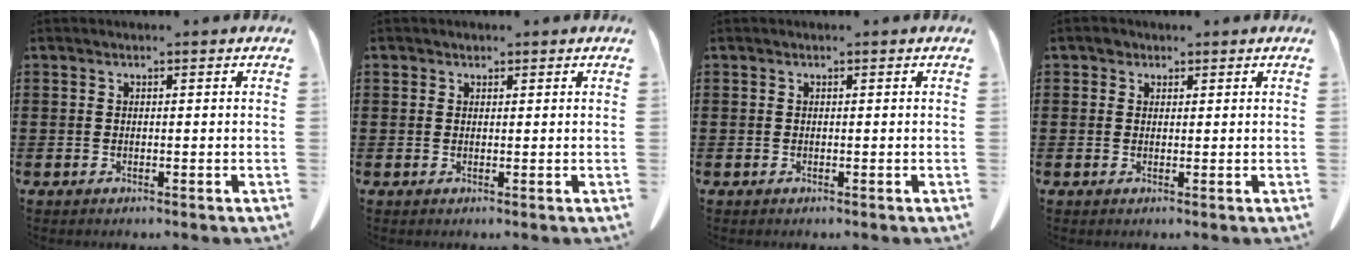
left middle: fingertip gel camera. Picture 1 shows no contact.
{"total": 0.9, "force": [0.5, 0.7, 0.1], "torque": [-0.006, 0.003, 0.011]}
{"total": 0.0}
{"total": 1.3, "force": [0.8, 1.0, 0.2], "torque": [-0.007, 0.005, 0.016]}